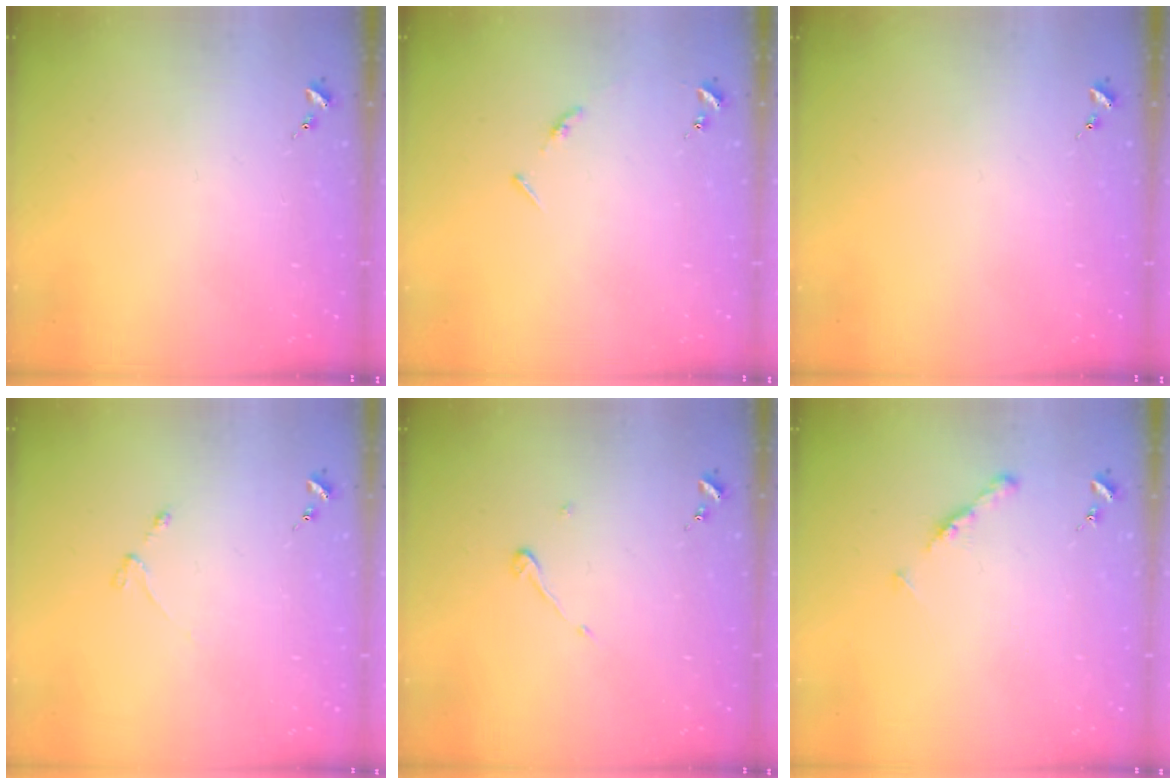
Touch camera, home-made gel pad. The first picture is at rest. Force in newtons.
{"total": 4.5, "press": 4.4, "slide": 0.5}
{"total": 0.0}
{"total": 3.0, "press": 2.9, "slide": 0.5}
{"total": 3.9, "press": 3.9, "slide": 0.3}
{"total": 5.3, "press": 5.2, "slide": 0.6}